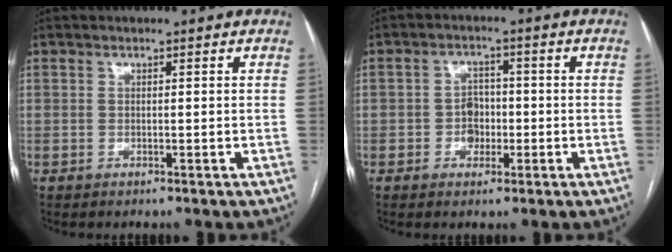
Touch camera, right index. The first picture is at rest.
{"total": 3.7, "force": [-1.0, 2.8, 2.1], "torque": [-0.031, 0.009, -0.017]}